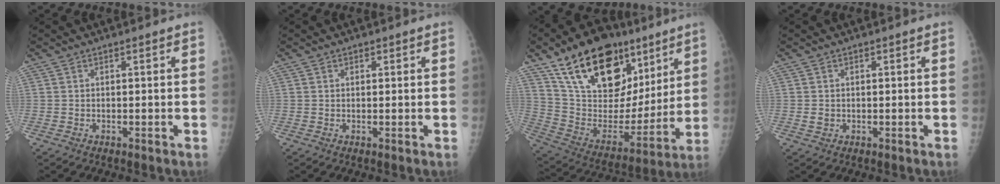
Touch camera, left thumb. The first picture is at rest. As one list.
[{"total": 0.9, "force": [0.4, 0.7, 0.4], "torque": [0.003, 0.000, 0.004]}, {"total": 26.6, "force": [15.3, 15.0, 15.7], "torque": [-0.222, -0.029, 0.270]}, {"total": 1.7, "force": [0.0, 1.5, 0.7], "torque": [-0.006, 0.002, 0.002]}]